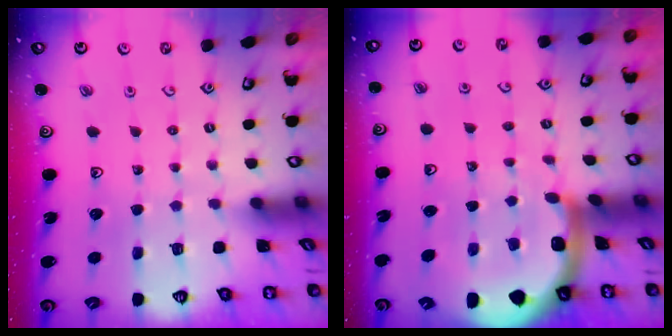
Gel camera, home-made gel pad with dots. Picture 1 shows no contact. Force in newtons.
{"total": 8.3, "press": 8.2, "slide": 1.2}